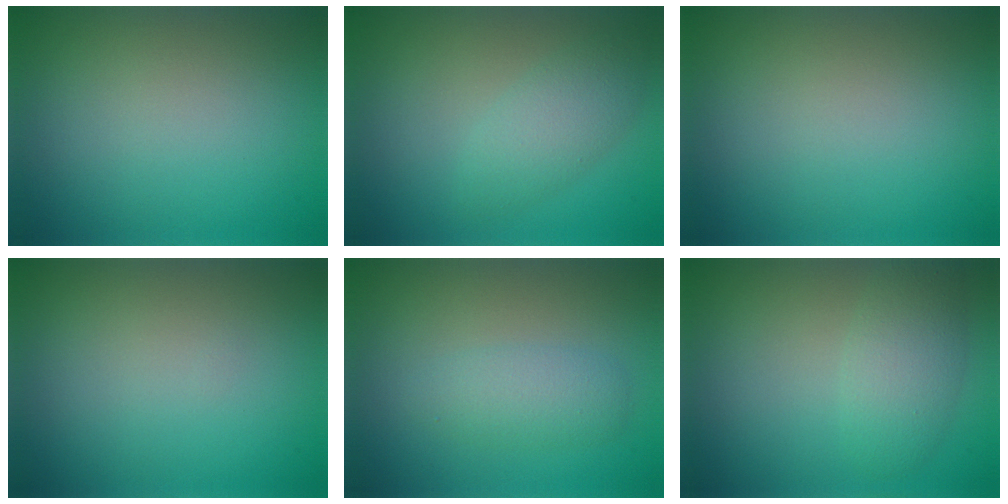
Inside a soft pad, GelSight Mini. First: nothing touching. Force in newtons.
{"total": 2.9, "press": 2.9, "slide": 0.0}
{"total": 0.0}
{"total": 0.0}
{"total": 2.4, "press": 2.4, "slide": 0.1}
{"total": 3.4, "press": 3.4, "slide": 0.2}